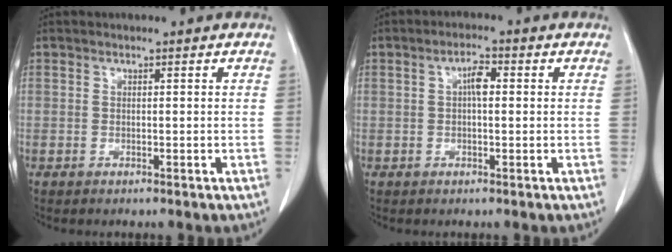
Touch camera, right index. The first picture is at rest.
{"total": 2.9, "force": [0.4, 1.0, 2.7], "torque": [-0.046, 0.009, 0.004]}